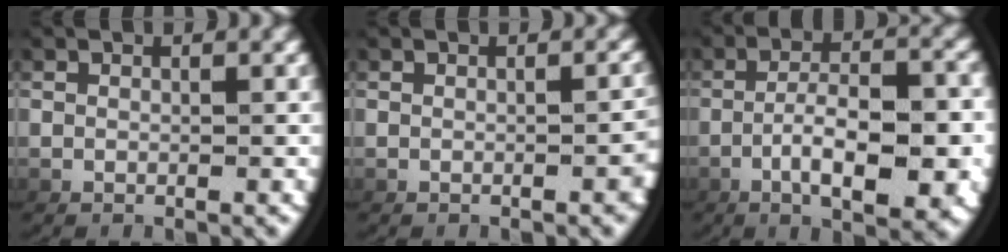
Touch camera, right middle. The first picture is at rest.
{"total": 1.2, "force": [-0.4, 0.4, 1.1], "torque": [-0.009, 0.011, -0.012]}
{"total": 6.3, "force": [-2.2, 1.8, 5.7], "torque": [-0.084, 0.000, -0.034]}